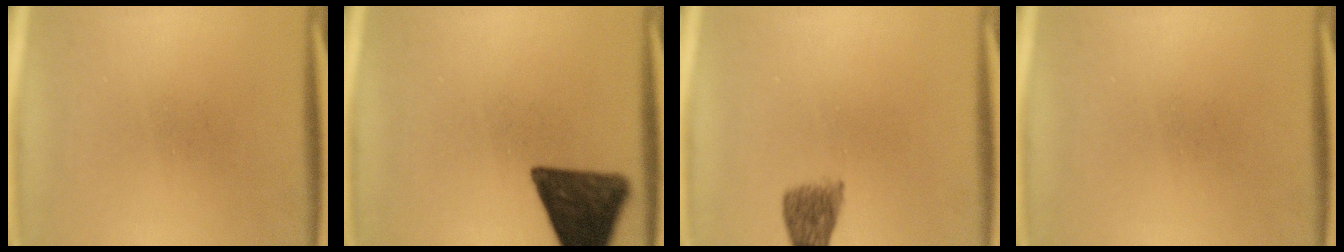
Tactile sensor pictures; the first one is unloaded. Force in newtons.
{"total": 13.7}
{"total": 4.7}
{"total": 0.0}